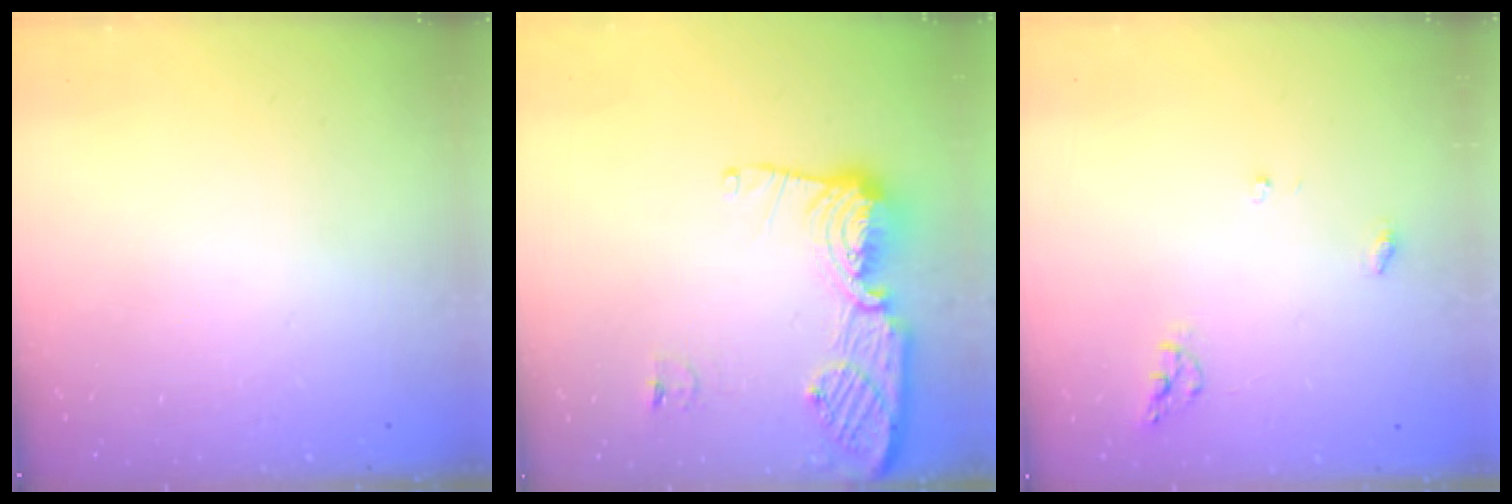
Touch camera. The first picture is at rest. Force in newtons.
{"total": 14.0, "press": 13.9, "slide": 1.4}
{"total": 5.9, "press": 5.9, "slide": 0.6}